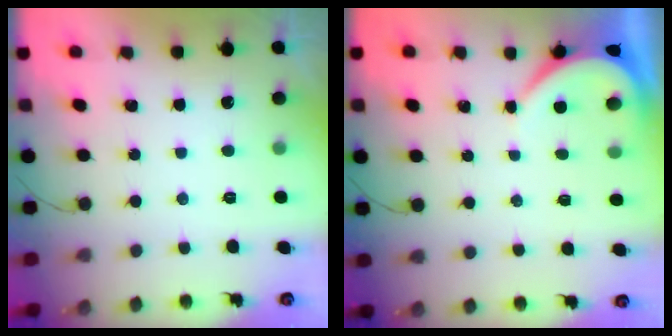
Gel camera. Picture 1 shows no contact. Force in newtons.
{"total": 3.9, "press": 3.8, "slide": 0.5}